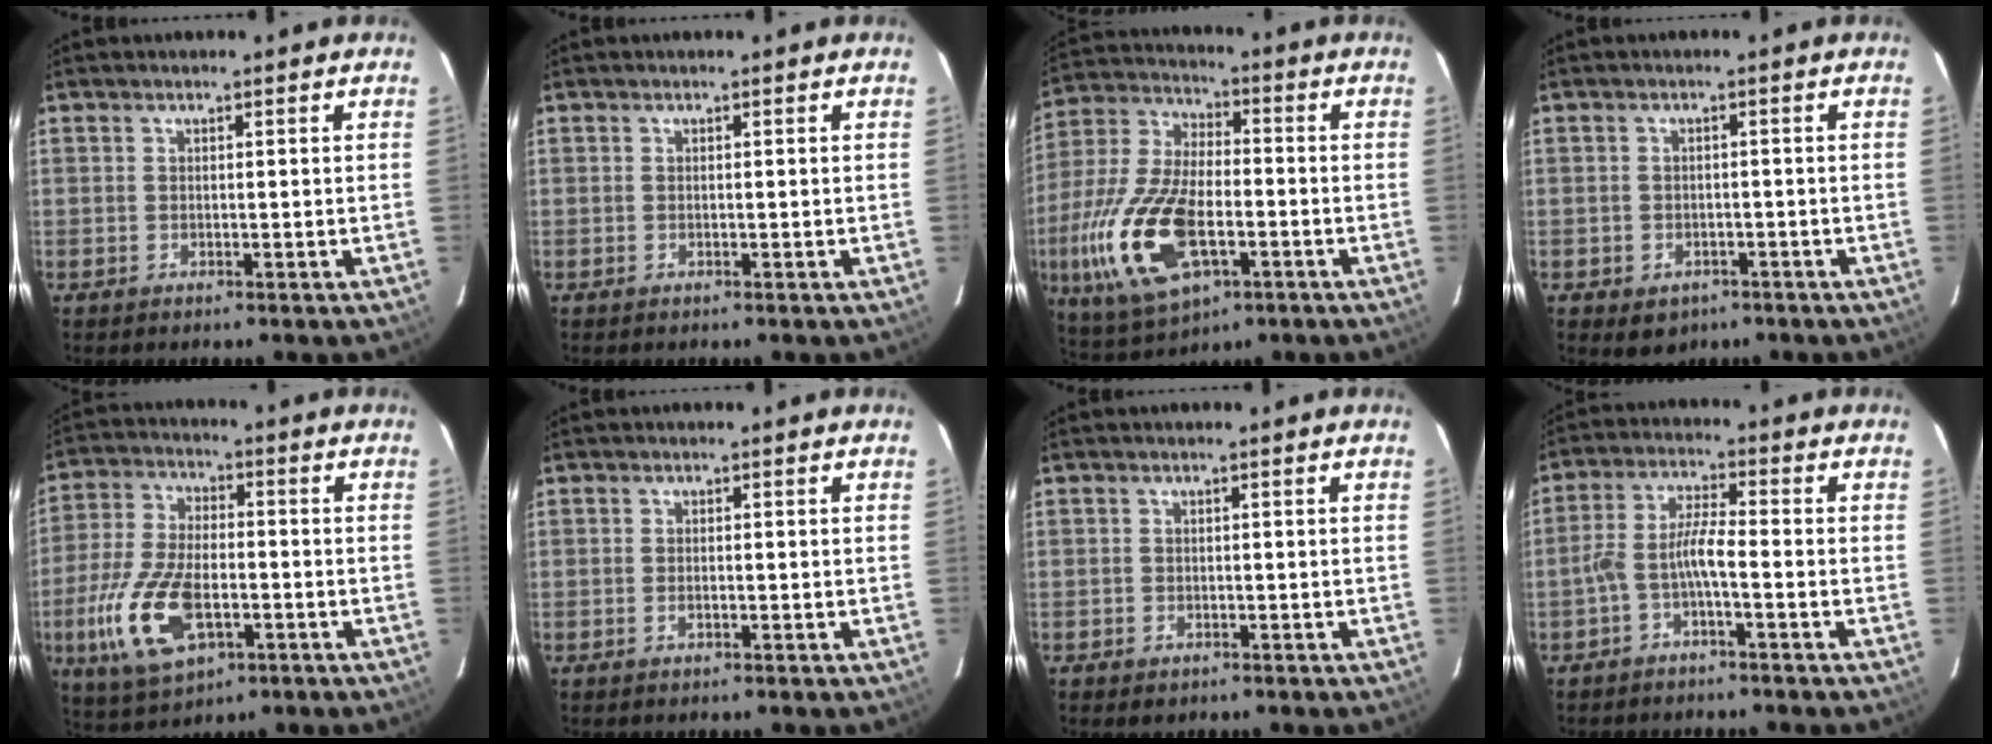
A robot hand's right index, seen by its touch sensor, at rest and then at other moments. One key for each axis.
{"total": 0.0}
{"total": 21.2, "fx": -6.5, "fy": 10.3, "fz": 17.3, "tx": -0.392, "ty": -0.024, "tz": -0.110}
{"total": 4.5, "fx": -2.2, "fy": 3.6, "fz": 1.5, "tx": -0.032, "ty": 0.003, "tz": -0.019}
{"total": 16.2, "fx": -5.3, "fy": 8.1, "fz": 13.0, "tx": -0.290, "ty": -0.013, "tz": -0.092}
{"total": 1.1, "fx": -0.5, "fy": 0.6, "fz": 0.8, "tx": -0.016, "ty": -0.002, "tz": -0.009}
{"total": 1.7, "fx": -0.9, "fy": 1.4, "fz": 0.5, "tx": -0.009, "ty": 0.001, "tz": -0.011}
{"total": 5.1, "fx": -2.4, "fy": 0.6, "fz": 4.5, "tx": -0.103, "ty": 0.015, "tz": -0.045}